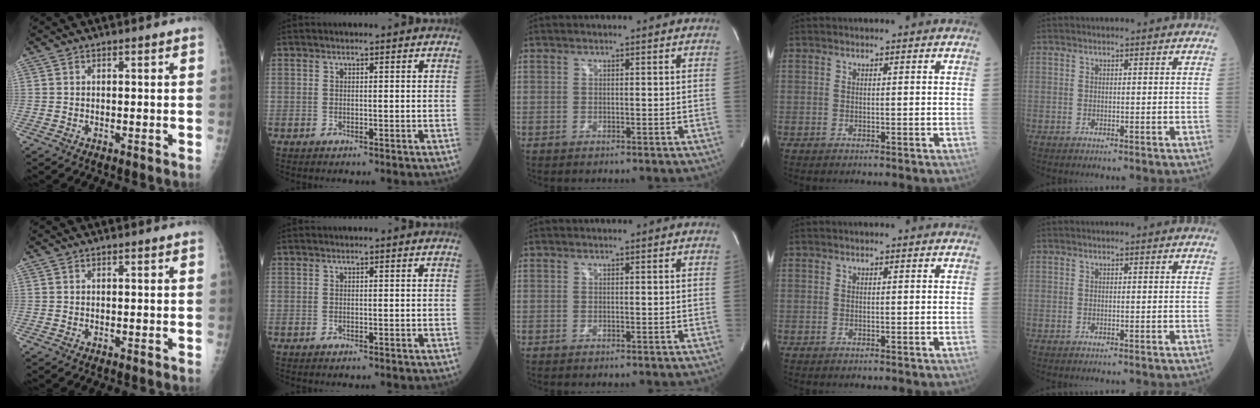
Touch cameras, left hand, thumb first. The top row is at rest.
{}